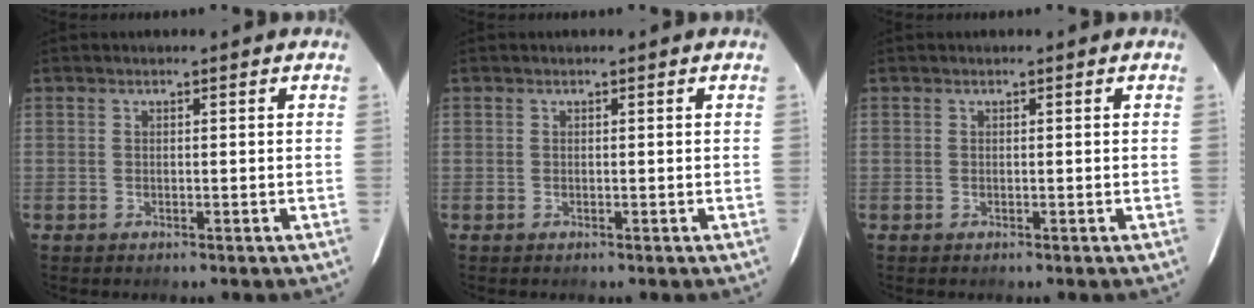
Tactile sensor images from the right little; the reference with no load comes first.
{"total": 0.0}
{"total": 0.0}